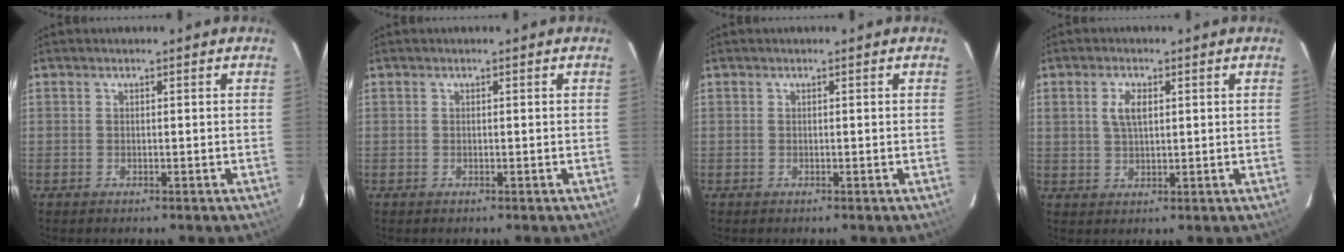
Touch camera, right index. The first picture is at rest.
{"total": 0.0}
{"total": 0.0}
{"total": 4.1, "force": [1.3, 2.1, 3.3], "torque": [-0.063, 0.005, 0.026]}